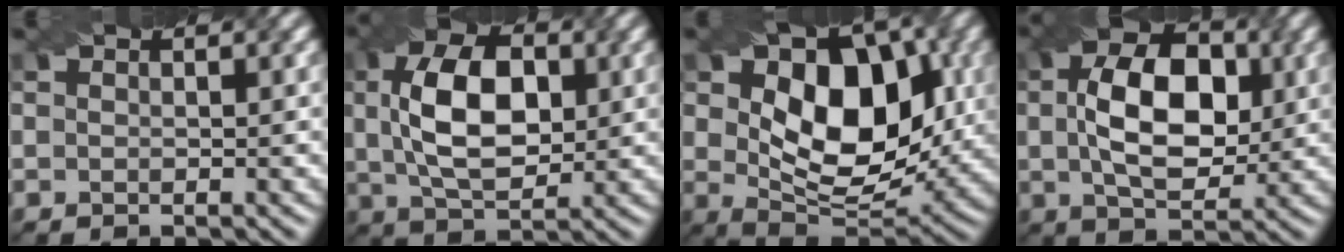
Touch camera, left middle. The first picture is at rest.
{"total": 7.0, "force": [-0.1, 4.0, 5.8], "torque": [-0.126, 0.022, 0.012]}
{"total": 9.4, "force": [0.7, 6.0, 7.2], "torque": [-0.129, 0.007, 0.018]}
{"total": 7.4, "force": [-0.2, 4.4, 6.0], "torque": [-0.115, 0.023, 0.006]}